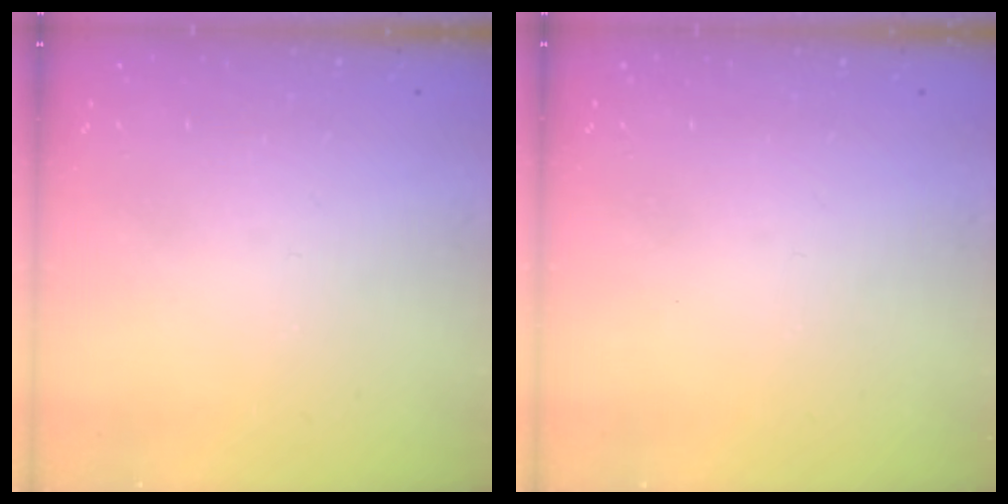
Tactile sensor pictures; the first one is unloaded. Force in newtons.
{"total": 0.0}